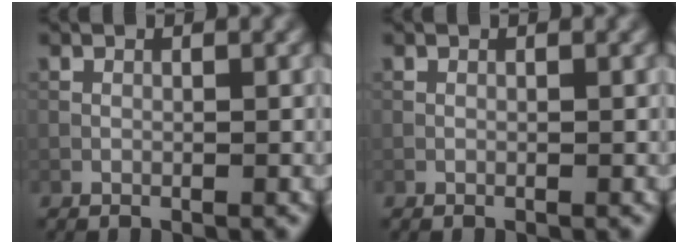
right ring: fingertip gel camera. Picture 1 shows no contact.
{"total": 0.0}